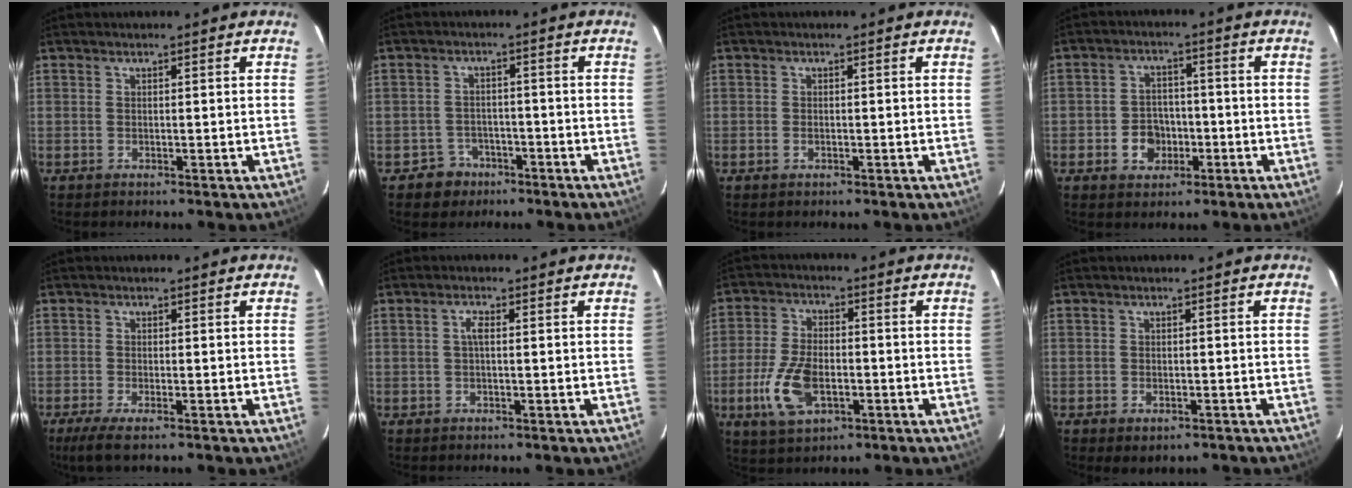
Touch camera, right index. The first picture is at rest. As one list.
[{"total": 4.9, "force": [-2.8, 4.0, -0.1], "torque": [-0.014, 0.020, -0.040]}, {"total": 1.0, "force": [-0.4, 0.6, 0.6], "torque": [-0.013, -0.001, -0.007]}, {"total": 6.1, "force": [-2.4, 5.0, 2.4], "torque": [-0.058, 0.016, -0.028]}, {"total": 4.6, "force": [-3.1, 0.8, 3.3], "torque": [-0.077, -0.018, -0.058]}, {"total": 1.6, "force": [0.1, 0.5, 1.6], "torque": [-0.033, 0.005, 0.000]}, {"total": 10.9, "force": [-3.6, 5.8, 8.5], "torque": [-0.188, -0.006, -0.062]}, {"total": 3.2, "force": [-1.9, 1.9, 1.7], "torque": [-0.034, -0.012, -0.022]}]